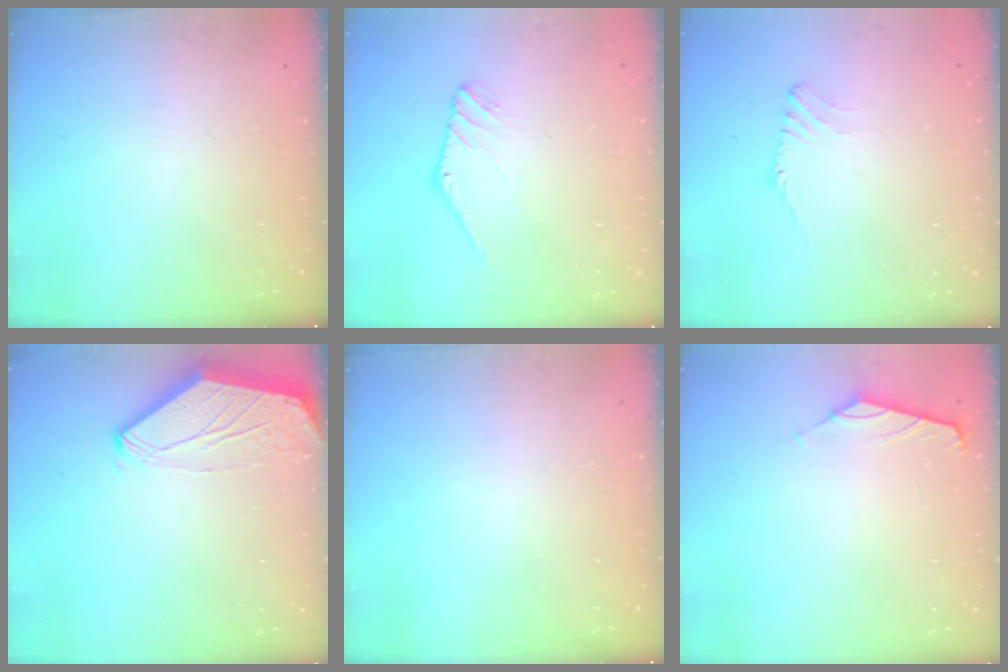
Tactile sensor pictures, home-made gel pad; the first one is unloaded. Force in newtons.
{"total": 1.3, "press": 1.3, "slide": 0.1}
{"total": 1.2, "press": 1.0, "slide": 0.7}
{"total": 0.0}
{"total": 0.0}
{"total": 0.0}